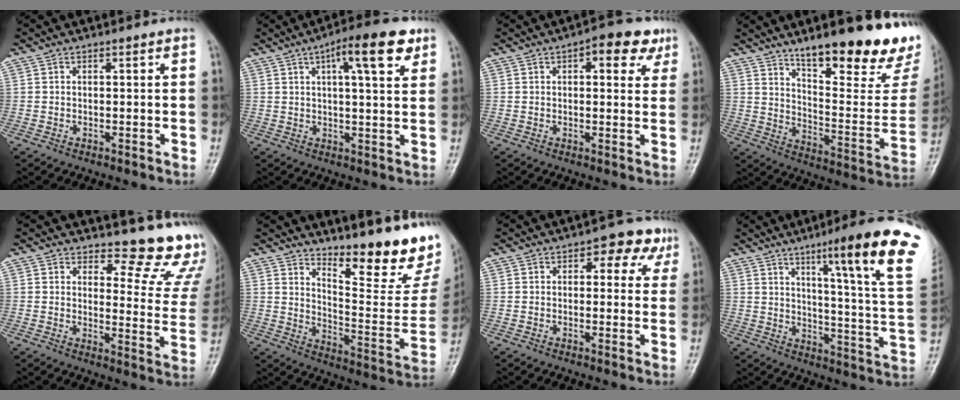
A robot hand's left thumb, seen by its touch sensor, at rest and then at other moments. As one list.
[{"total": 10.8, "force": [5.3, 2.9, 9.0], "torque": [-0.118, -0.008, 0.071]}, {"total": 7.8, "force": [3.8, 3.7, 5.8], "torque": [-0.043, -0.006, 0.039]}, {"total": 25.6, "force": [17.8, 6.5, 17.2], "torque": [-0.200, -0.103, 0.259]}, {"total": 14.4, "force": [13.0, 4.6, 4.1], "torque": [0.001, -0.137, 0.131]}, {"total": 19.6, "force": [16.0, 4.0, 10.6], "torque": [-0.117, -0.145, 0.222]}, {"total": 6.2, "force": [2.8, 3.8, 4.0], "torque": [-0.005, -0.003, 0.023]}, {"total": 21.7, "force": [11.8, 1.0, 18.2], "torque": [-0.231, -0.055, 0.158]}]